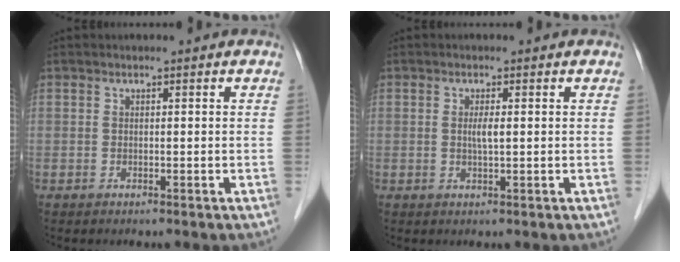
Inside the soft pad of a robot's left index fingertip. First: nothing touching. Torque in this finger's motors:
{"motor_torque": [0.27, 0.20, 0.05, 0.02]}